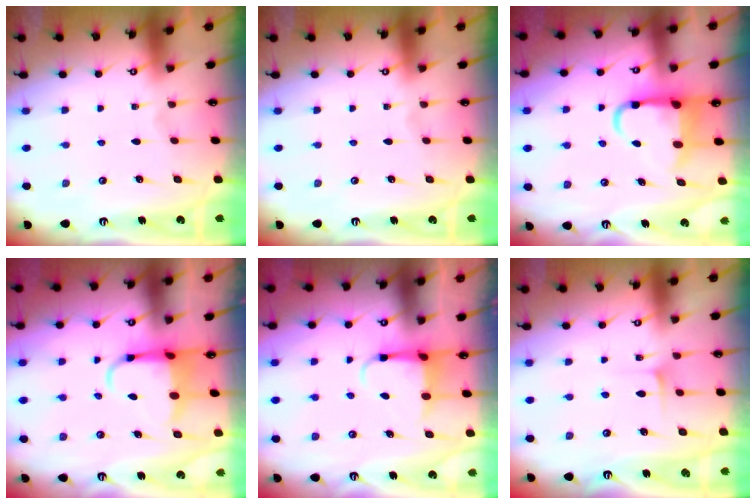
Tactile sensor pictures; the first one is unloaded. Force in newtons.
{"total": 0.0}
{"total": 8.2, "press": 8.0, "slide": 2.0}
{"total": 5.9, "press": 5.7, "slide": 1.4}
{"total": 4.0, "press": 3.9, "slide": 0.4}
{"total": 4.6, "press": 4.5, "slide": 0.5}